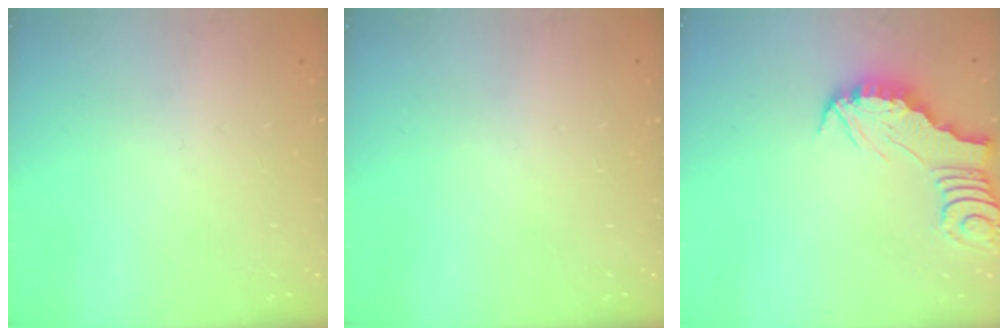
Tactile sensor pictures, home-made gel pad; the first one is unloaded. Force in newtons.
{"total": 0.0}
{"total": 2.7, "press": 2.7, "slide": 0.2}